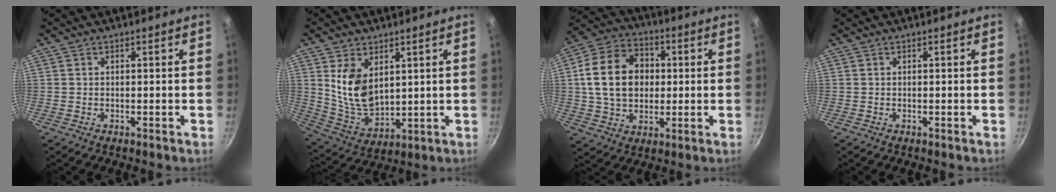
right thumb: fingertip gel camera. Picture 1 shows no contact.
{"total": 11.6, "force": [3.6, 7.2, 8.3], "torque": [-0.136, -0.035, 0.086]}
{"total": 16.6, "force": [1.7, 12.6, 10.6], "torque": [-0.165, 0.018, 0.022]}
{"total": 0.0}